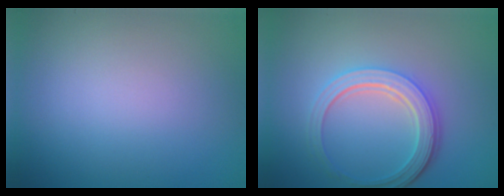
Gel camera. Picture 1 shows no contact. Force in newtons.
{"total": 5.0, "press": 3.8, "slide": 3.2}